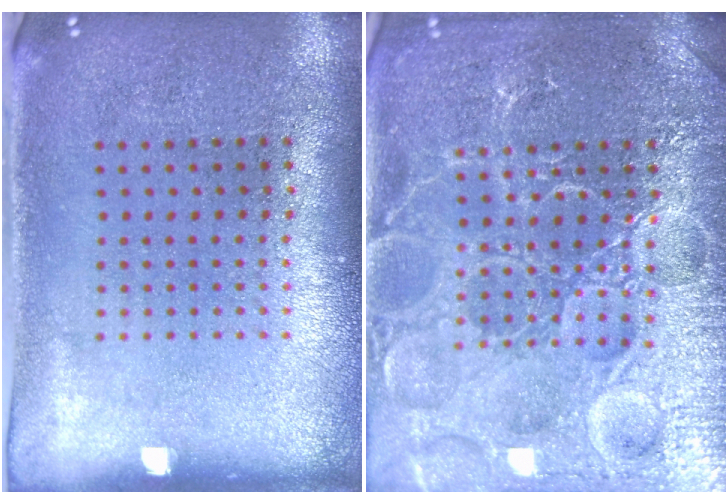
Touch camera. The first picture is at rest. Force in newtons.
{"total": 7.5, "press": 7.5, "slide": 1.0}